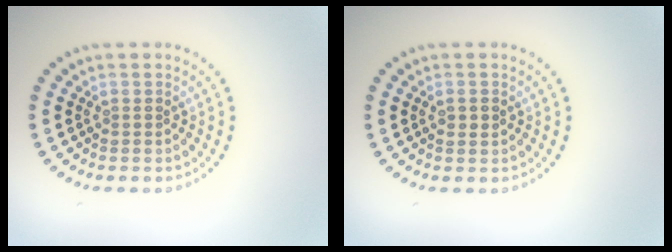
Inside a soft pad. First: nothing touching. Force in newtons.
{"total": 1.1, "press": 1.1, "slide": 0.1}